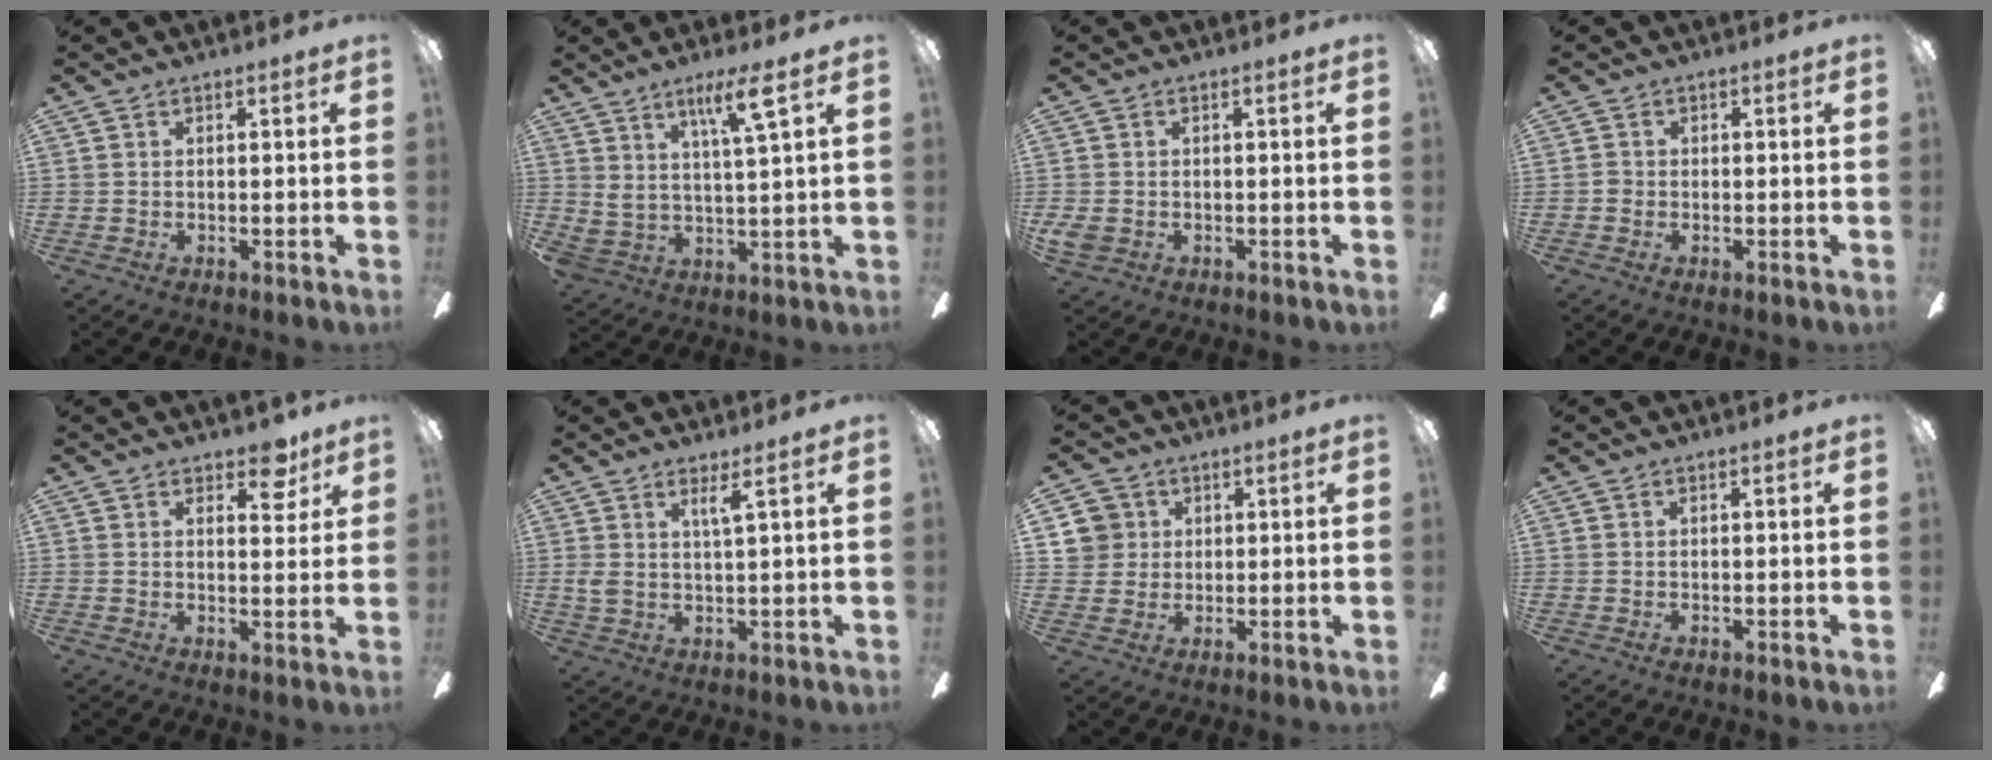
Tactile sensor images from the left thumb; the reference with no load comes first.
{"total": 9.1, "force": [6.1, 1.4, 6.6], "torque": [-0.126, -0.028, 0.104]}
{"total": 2.6, "force": [-1.0, 1.8, 1.5], "torque": [-0.037, -0.001, -0.020]}
{"total": 1.2, "force": [-0.5, 1.0, 0.4], "torque": [-0.005, 0.004, -0.012]}
{"total": 5.9, "force": [4.1, 3.1, 2.9], "torque": [-0.019, -0.017, 0.066]}
{"total": 4.3, "force": [2.5, 0.3, 3.5], "torque": [-0.072, -0.009, 0.042]}
{"total": 6.3, "force": [2.2, 5.9, 0.6], "torque": [-0.013, 0.002, 0.045]}
{"total": 0.0}